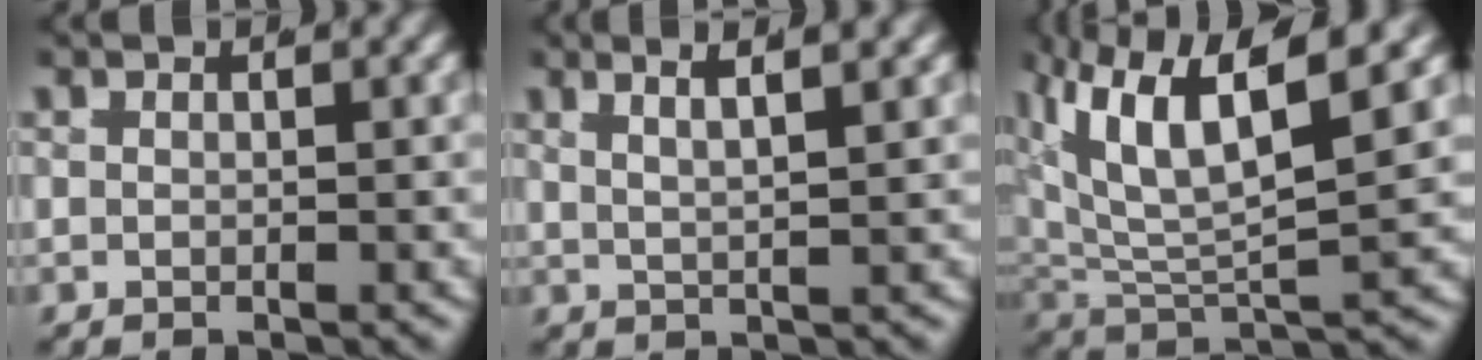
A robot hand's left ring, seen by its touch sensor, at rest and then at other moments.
{"total": 4.1, "force": [2.3, 1.8, 2.9], "torque": [-0.044, 0.012, 0.029]}
{"total": 8.3, "force": [1.9, 4.5, 6.8], "torque": [-0.138, -0.009, 0.029]}